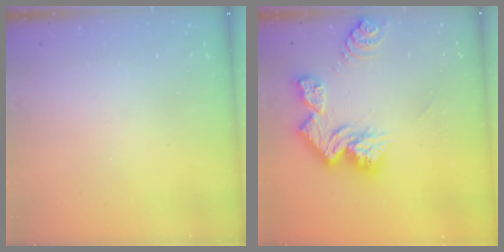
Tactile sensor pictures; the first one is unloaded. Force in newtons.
{"total": 14.5, "press": 14.4, "slide": 1.5}